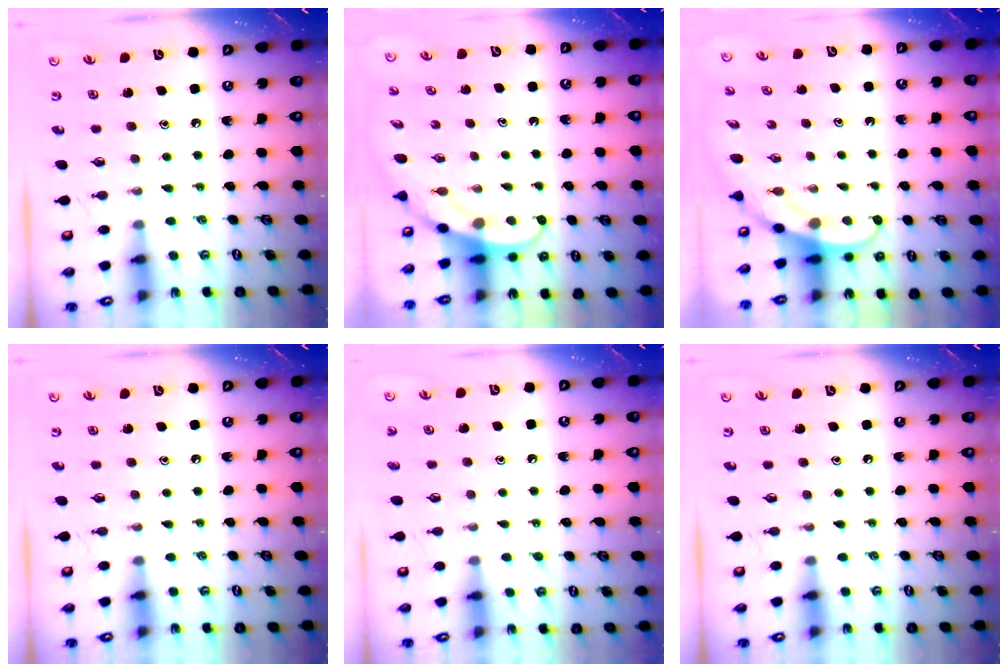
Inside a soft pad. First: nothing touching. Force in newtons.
{"total": 3.8, "press": 3.8, "slide": 0.3}
{"total": 3.8, "press": 3.8, "slide": 0.3}
{"total": 0.0}
{"total": 6.1, "press": 6.1, "slide": 0.6}
{"total": 0.0}